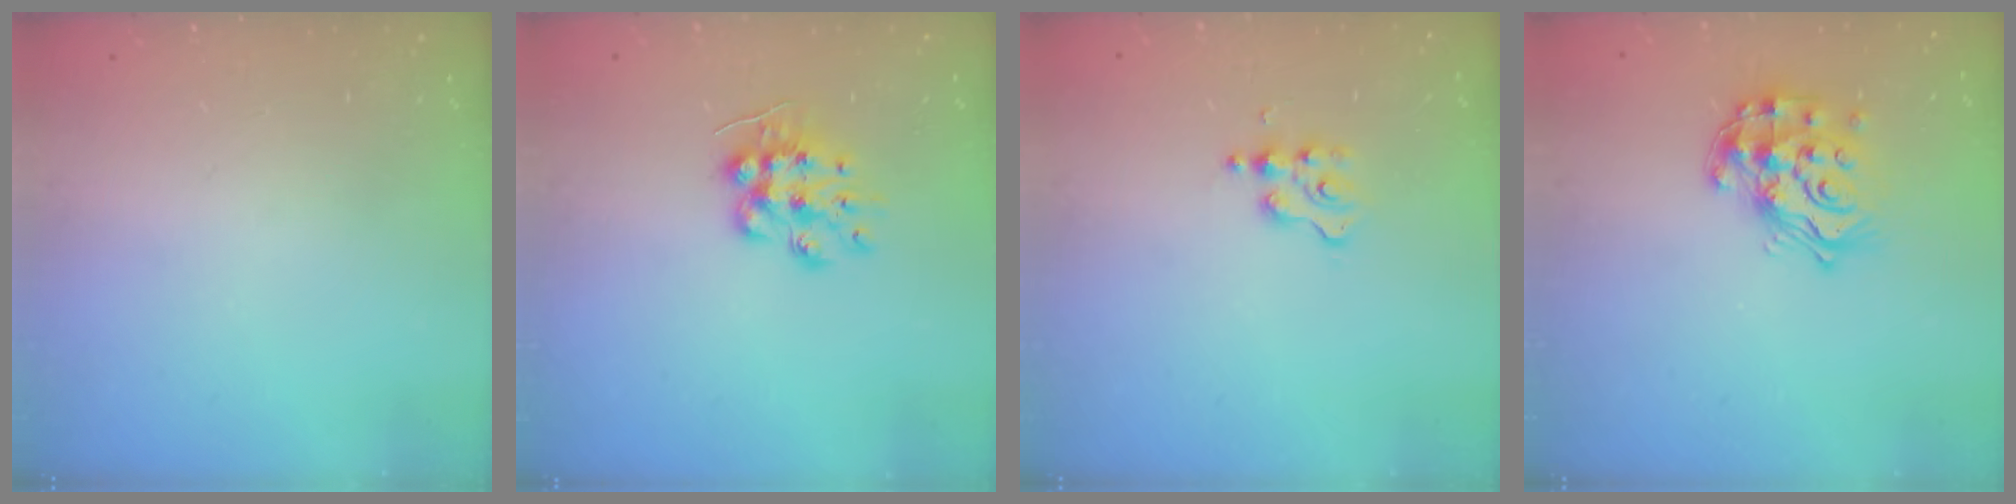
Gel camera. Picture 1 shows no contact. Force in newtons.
{"total": 10.0, "press": 10.0, "slide": 0.4}
{"total": 3.1, "press": 3.1, "slide": 0.4}
{"total": 15.5, "press": 15.4, "slide": 1.0}